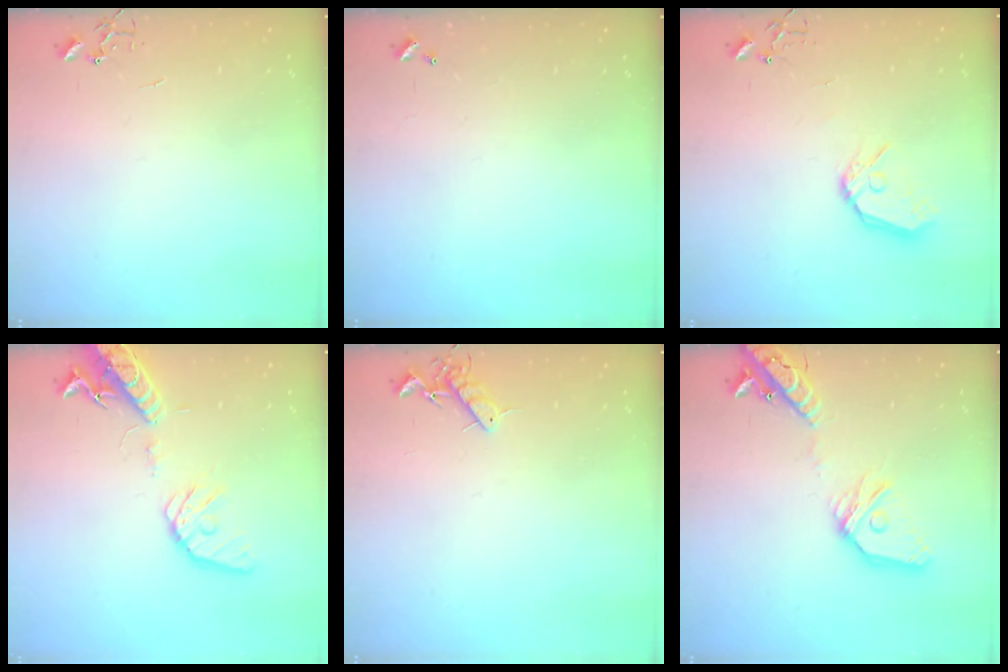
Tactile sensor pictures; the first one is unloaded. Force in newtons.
{"total": 0.0}
{"total": 11.3, "press": 11.2, "slide": 1.5}
{"total": 16.1, "press": 15.8, "slide": 3.0}
{"total": 7.2, "press": 7.1, "slide": 1.1}
{"total": 18.2, "press": 18.0, "slide": 3.2}